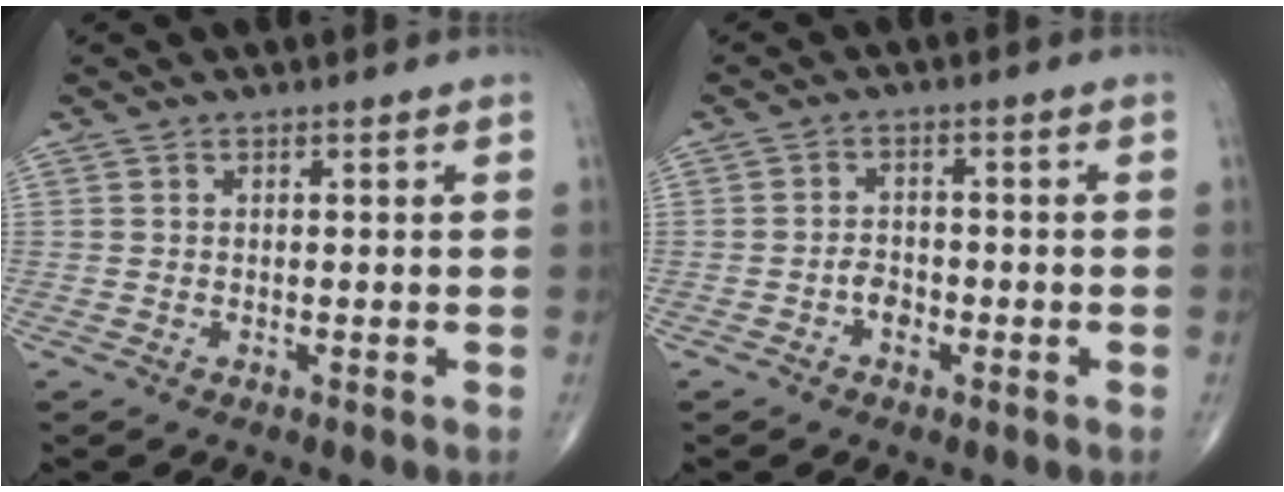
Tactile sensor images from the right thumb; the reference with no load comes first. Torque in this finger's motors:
{"motor_torque": [0.68, 0.02, 0.13, -0.42, -0.01]}